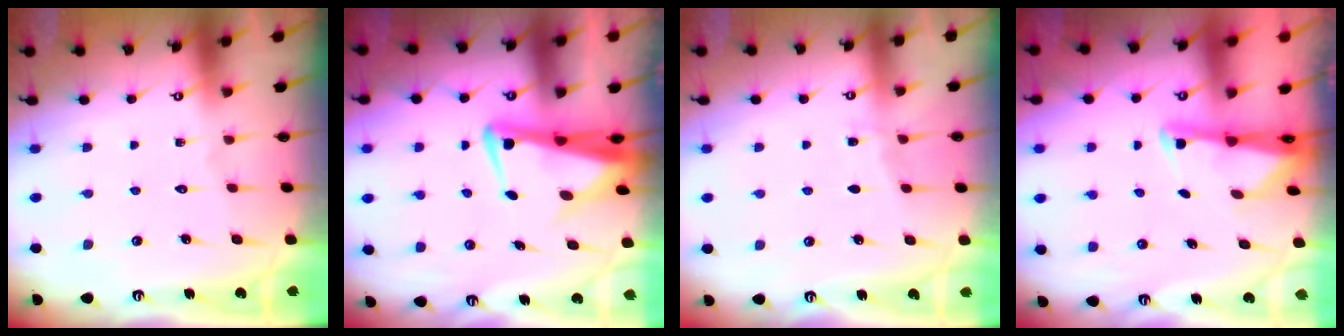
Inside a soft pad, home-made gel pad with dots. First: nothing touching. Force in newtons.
{"total": 4.9, "press": 4.8, "slide": 1.2}
{"total": 3.9, "press": 3.9, "slide": 0.5}
{"total": 1.9, "press": 1.9, "slide": 0.3}